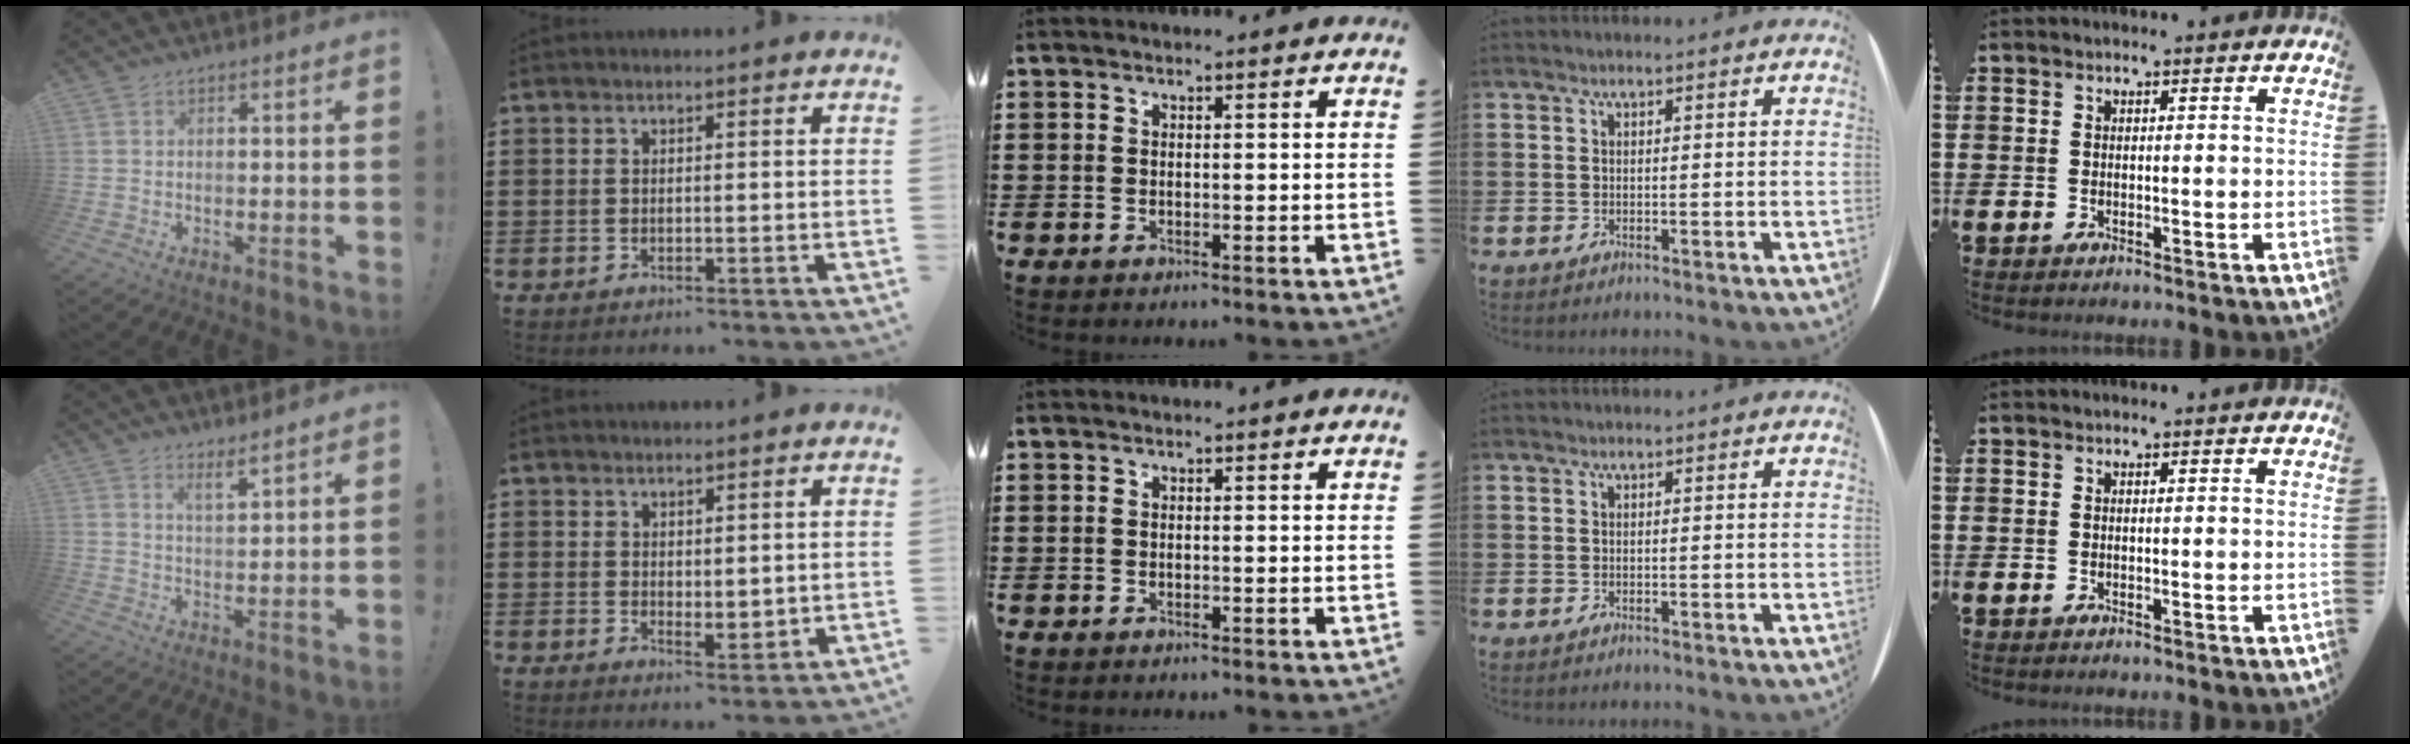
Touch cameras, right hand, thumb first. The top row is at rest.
{"thumb": {"total": 4.2, "force": [3.7, 0.3, 2.1], "torque": [-0.031, -0.027, 0.061]}, "index": {"total": 2.0, "force": [1.6, 0.9, 0.7], "torque": [-0.010, -0.001, 0.031]}}